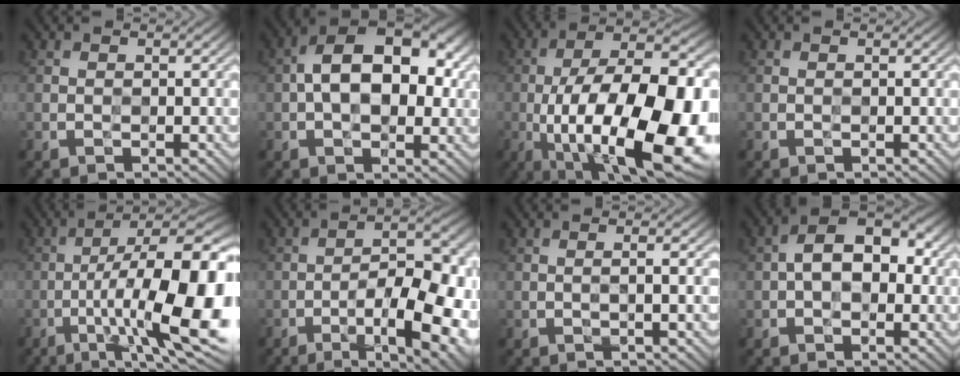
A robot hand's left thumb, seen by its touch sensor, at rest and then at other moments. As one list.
[{"total": 12.2, "force": [1.3, 7.0, 9.9], "torque": [-0.152, 0.020, 0.013]}, {"total": 21.4, "force": [-6.1, 8.1, 18.9], "torque": [-0.310, -0.002, -0.100]}, {"total": 0.0}, {"total": 20.3, "force": [-5.0, 5.6, 18.9], "torque": [-0.262, -0.008, -0.073]}, {"total": 14.9, "force": [-5.8, 4.9, 12.8], "torque": [-0.176, 0.007, -0.081]}, {"total": 2.1, "force": [0.0, 0.2, 2.1], "torque": [-0.035, 0.002, -0.004]}, {"total": 7.2, "force": [0.6, 4.4, 5.7], "torque": [-0.080, 0.015, 0.000]}]